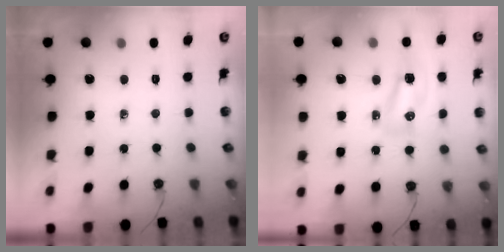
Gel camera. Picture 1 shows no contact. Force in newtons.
{"total": 16.3, "press": 10.8, "slide": 12.2}